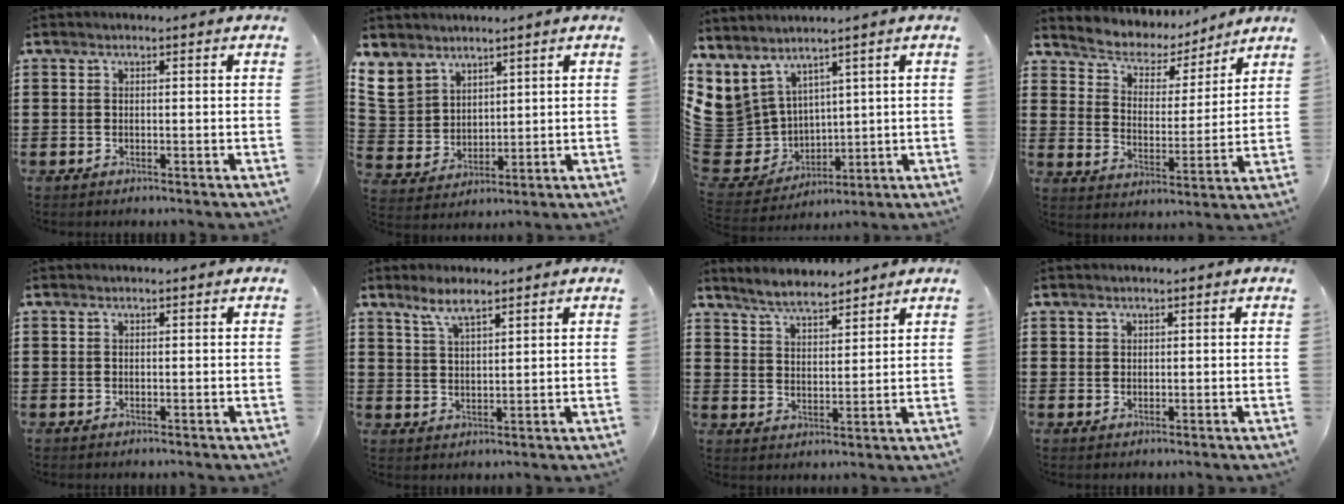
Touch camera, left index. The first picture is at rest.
{"total": 6.5, "force": [4.5, 4.6, 0.8], "torque": [-0.058, -0.015, 0.086]}
{"total": 7.0, "force": [3.5, 6.0, 0.6], "torque": [-0.083, -0.040, 0.072]}
{"total": 5.1, "force": [4.7, 1.9, 0.6], "torque": [-0.043, -0.032, 0.077]}
{"total": 0.0}
{"total": 4.3, "force": [3.2, 1.0, 2.8], "torque": [-0.063, 0.003, 0.057]}
{"total": 5.0, "force": [4.8, 0.8, 1.3], "torque": [-0.041, -0.007, 0.089]}
{"total": 1.1, "force": [0.8, 0.7, 0.0], "torque": [-0.004, 0.001, 0.018]}